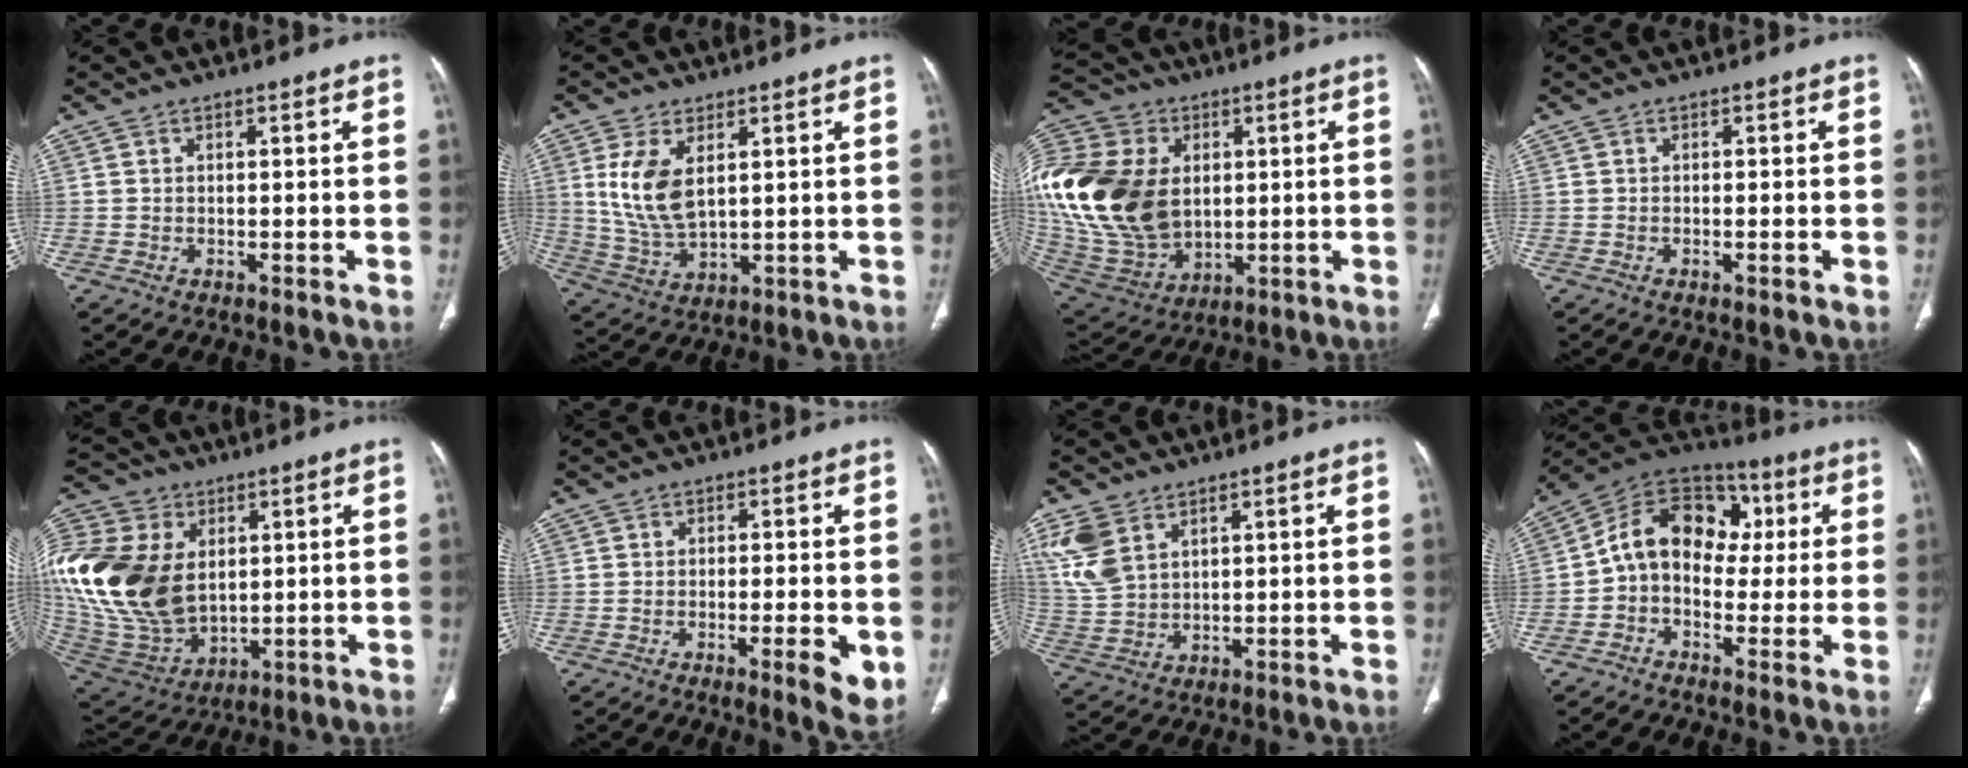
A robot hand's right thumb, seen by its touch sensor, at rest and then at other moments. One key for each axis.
{"total": 9.9, "fx": 2.9, "fy": 5.1, "fz": 8.0, "tx": -0.162, "ty": -0.014, "tz": 0.071}
{"total": 32.0, "fx": 4.5, "fy": 23.0, "fz": 21.8, "tx": -0.491, "ty": 0.020, "tz": 0.103}
{"total": 1.3, "fx": -0.5, "fy": 0.2, "fz": 1.2, "tx": -0.021, "ty": 0.000, "tz": -0.007}
{"total": 29.2, "fx": 4.7, "fy": 20.2, "fz": 20.5, "tx": -0.460, "ty": 0.002, "tz": 0.106}
{"total": 4.9, "fx": -1.2, "fy": 1.0, "fz": 4.6, "tx": -0.072, "ty": -0.011, "tz": -0.021}
{"total": 8.5, "fx": 4.6, "fy": 5.1, "fz": 5.1, "tx": -0.113, "ty": -0.007, "tz": 0.108}
{"total": 14.4, "fx": 0.7, "fy": 10.7, "fz": 9.6, "tx": -0.119, "ty": 0.044, "tz": -0.005}